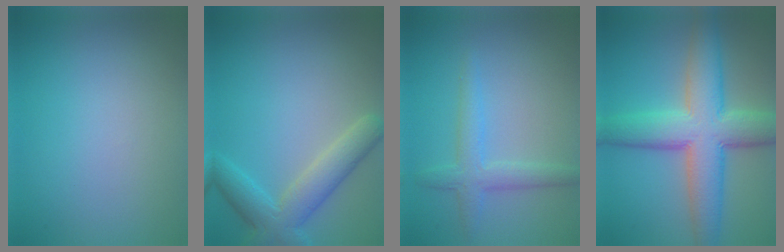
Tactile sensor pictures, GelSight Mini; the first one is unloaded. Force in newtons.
{"total": 4.8, "press": 4.8, "slide": 0.2}
{"total": 2.8, "press": 2.8, "slide": 0.1}
{"total": 9.8, "press": 9.8, "slide": 0.5}